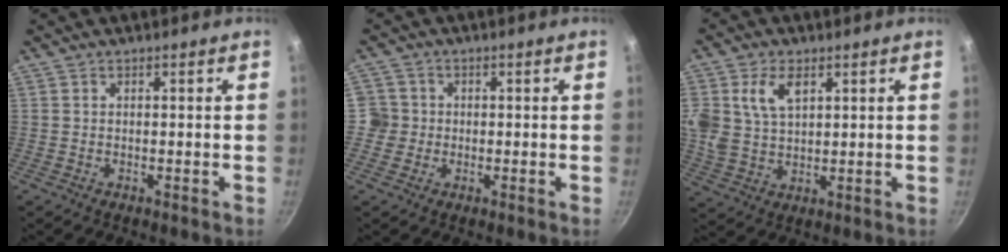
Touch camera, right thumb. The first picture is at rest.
{"total": 3.9, "force": [-0.5, 3.9, 0.6], "torque": [0.019, 0.010, -0.016]}
{"total": 10.2, "force": [3.9, 6.5, 6.9], "torque": [-0.130, -0.009, 0.076]}